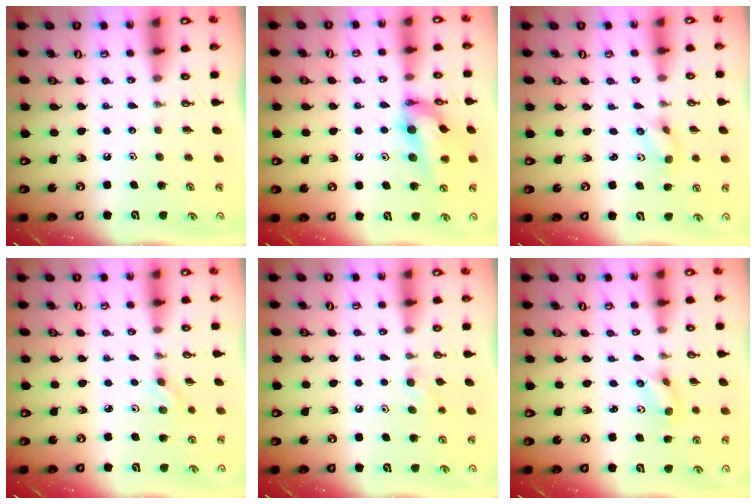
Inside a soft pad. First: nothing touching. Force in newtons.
{"total": 16.2, "press": 15.4, "slide": 5.1}
{"total": 2.0, "press": 1.8, "slide": 0.9}
{"total": 3.0, "press": 2.6, "slide": 1.5}
{"total": 4.3, "press": 4.1, "slide": 1.3}
{"total": 1.9, "press": 1.7, "slide": 0.7}